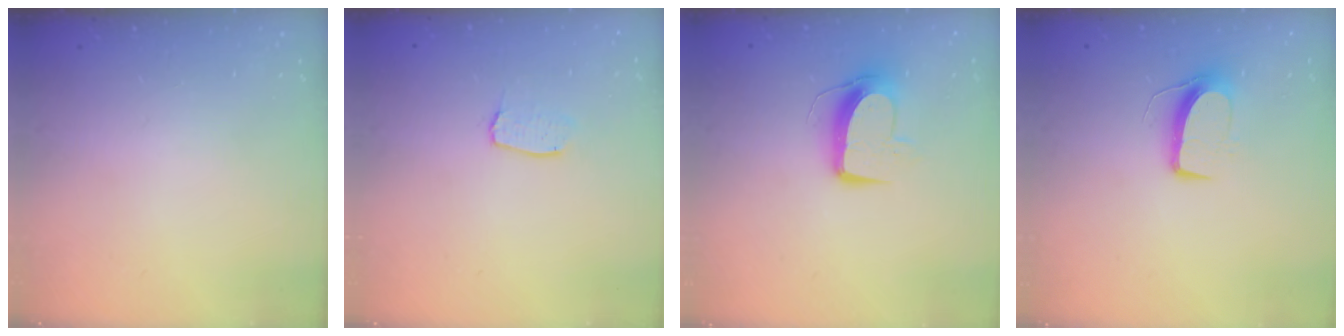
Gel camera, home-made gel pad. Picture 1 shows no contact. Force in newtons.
{"total": 4.0, "press": 4.0, "slide": 0.3}
{"total": 9.8, "press": 9.7, "slide": 0.7}
{"total": 8.6, "press": 8.5, "slide": 0.4}